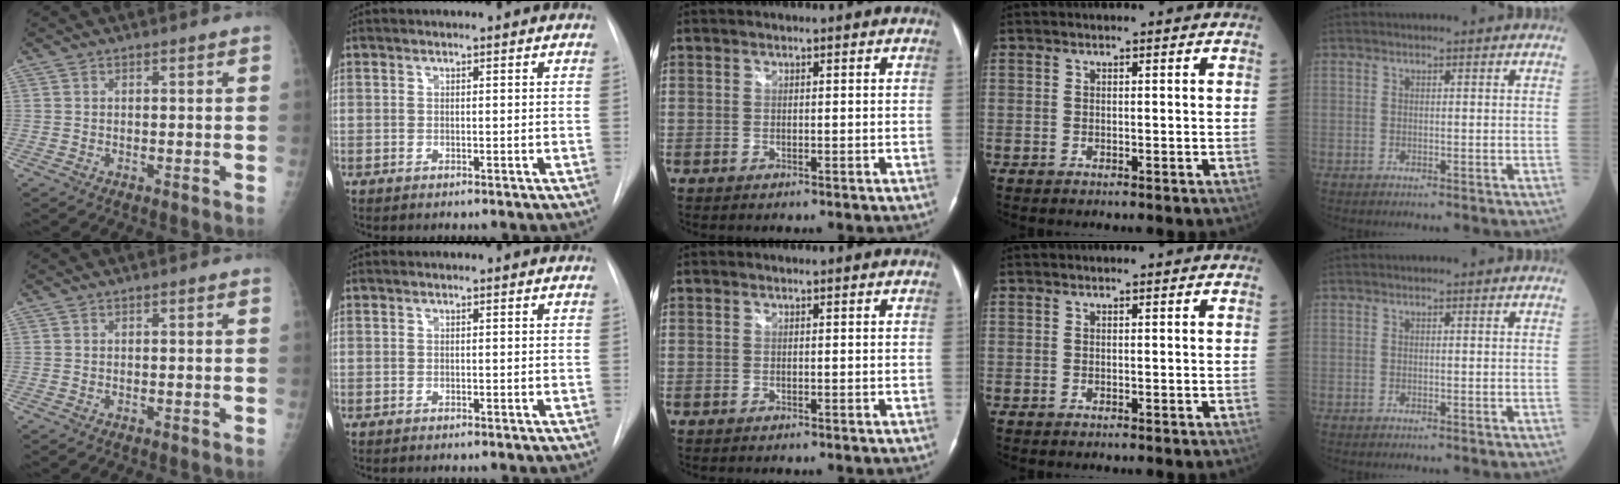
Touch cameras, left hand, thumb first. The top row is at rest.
{}